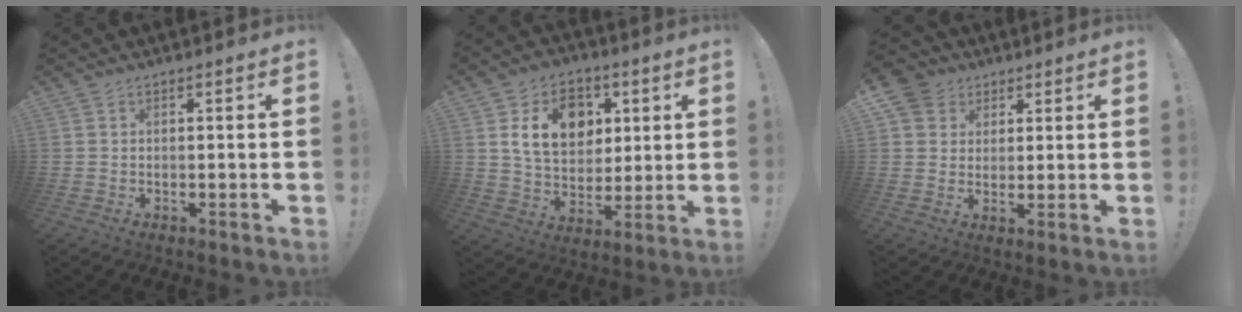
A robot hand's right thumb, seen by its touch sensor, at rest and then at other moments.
{"total": 16.1, "force": [5.3, 12.4, 8.9], "torque": [-0.120, -0.012, 0.102]}
{"total": 7.6, "force": [3.9, 6.4, 1.6], "torque": [-0.028, -0.019, 0.080]}